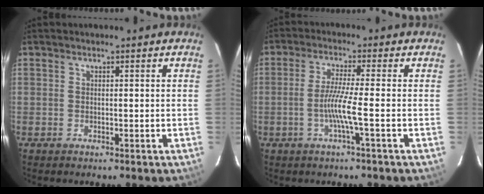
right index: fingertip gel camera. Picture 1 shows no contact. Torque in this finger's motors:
{"motor_torque": [0.54, 0.12, 0.31, 0.13]}